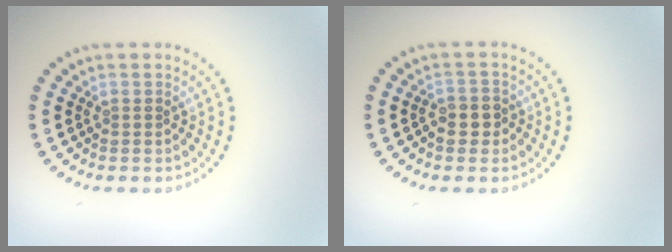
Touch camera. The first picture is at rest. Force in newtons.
{"total": 1.6, "press": 1.5, "slide": 0.4}